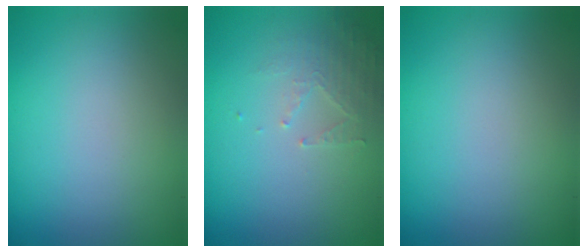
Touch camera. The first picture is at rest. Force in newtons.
{"total": 2.0, "press": 1.9, "slide": 0.3}
{"total": 0.0}